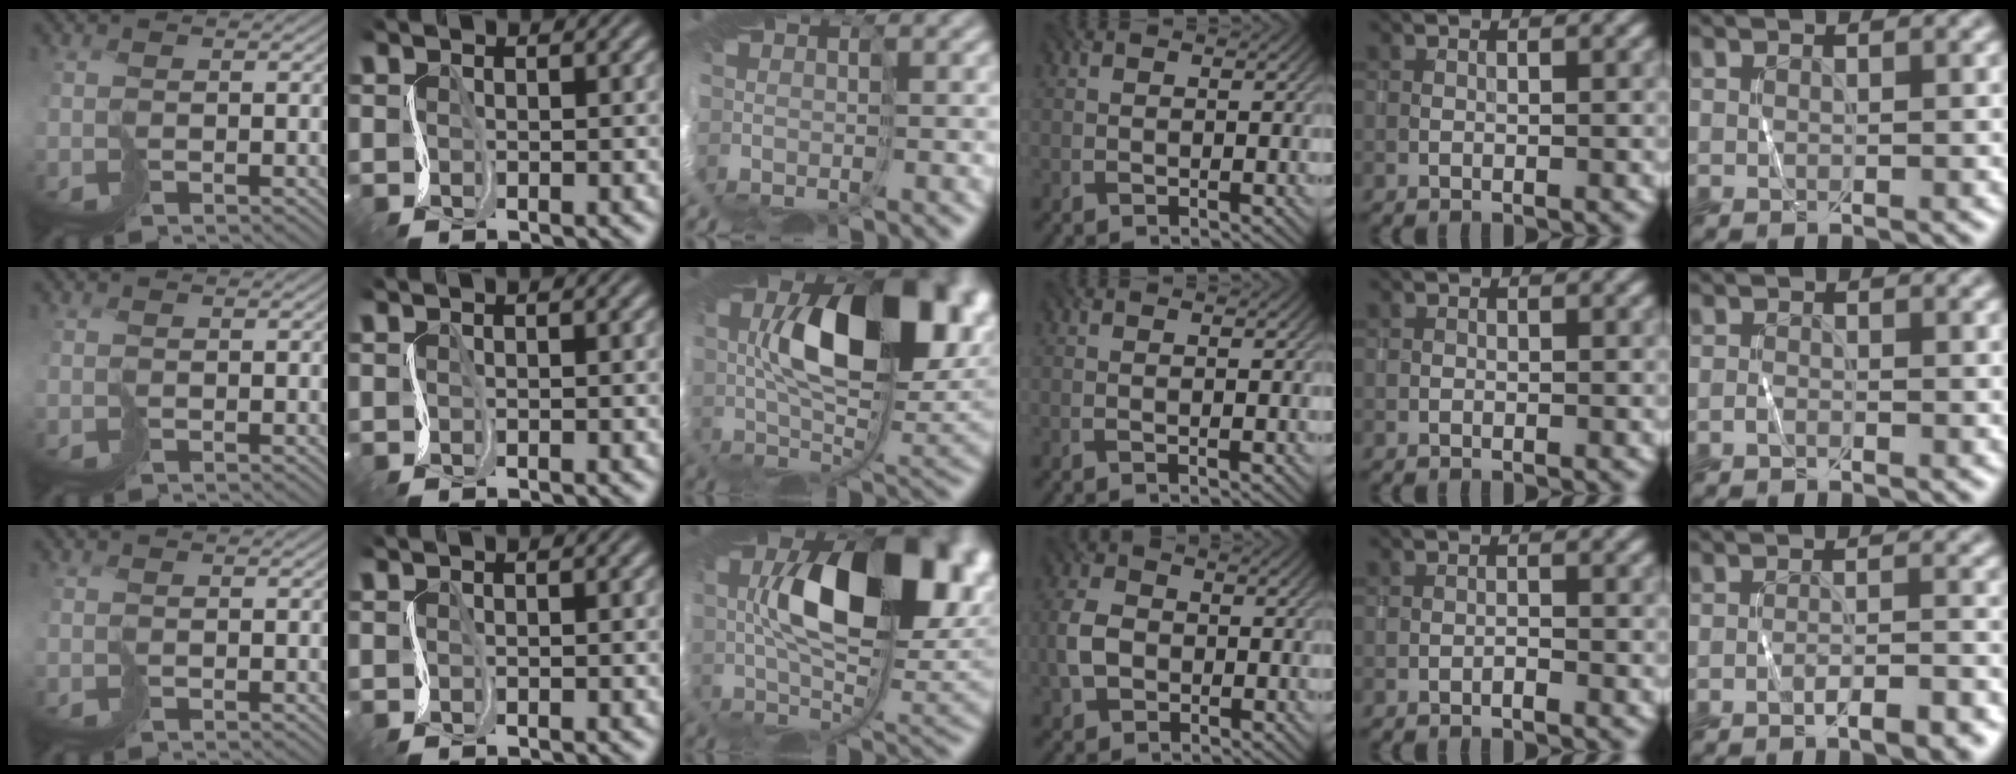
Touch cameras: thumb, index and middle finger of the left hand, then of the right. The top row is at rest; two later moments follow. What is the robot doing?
{"motion": "cut", "object": "wrapping paper"}